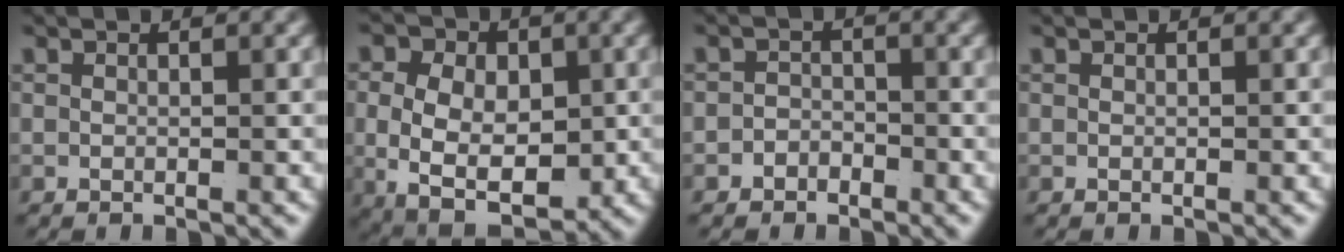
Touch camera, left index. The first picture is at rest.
{"total": 11.1, "force": [-3.4, 8.3, 6.5], "torque": [-0.131, -0.052, -0.040]}
{"total": 2.1, "force": [-1.7, 1.1, -0.2], "torque": [0.013, -0.008, -0.030]}
{"total": 0.0}